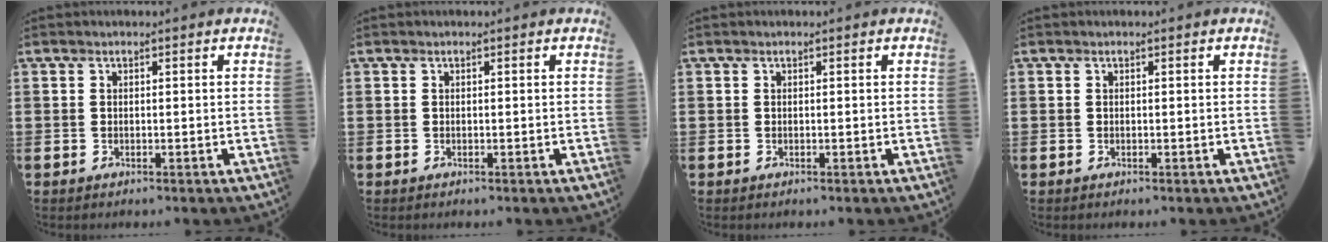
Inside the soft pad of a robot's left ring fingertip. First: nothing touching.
{"total": 0.0}
{"total": 0.0}
{"total": 0.0}